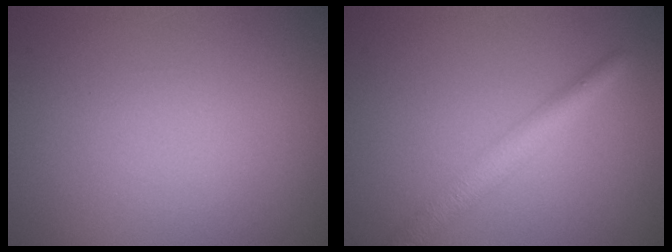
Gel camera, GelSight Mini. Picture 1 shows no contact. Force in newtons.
{"total": 3.3, "press": 3.3, "slide": 0.1}